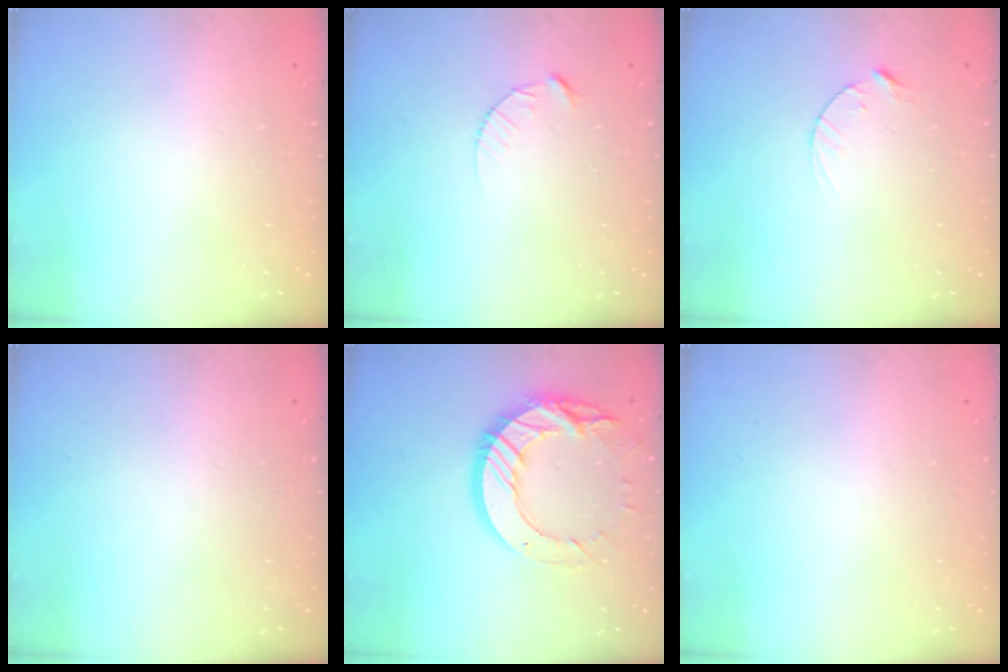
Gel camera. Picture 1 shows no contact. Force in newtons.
{"total": 3.7, "press": 3.7, "slide": 0.4}
{"total": 2.8, "press": 2.8, "slide": 0.4}
{"total": 0.0}
{"total": 15.9, "press": 15.8, "slide": 1.5}
{"total": 0.0}